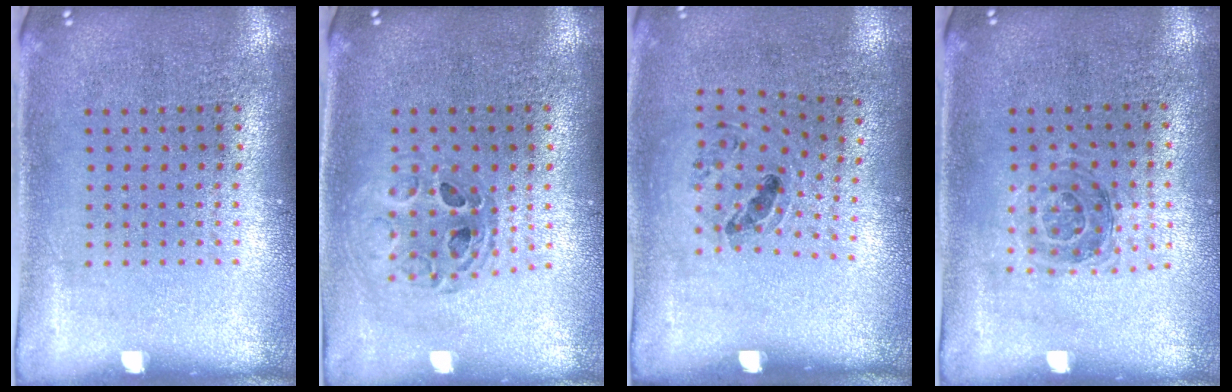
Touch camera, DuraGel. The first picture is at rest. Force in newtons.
{"total": 0.7, "press": 0.7, "slide": 0.1}
{"total": 1.2, "press": 0.9, "slide": 0.8}
{"total": 1.1, "press": 1.0, "slide": 0.3}